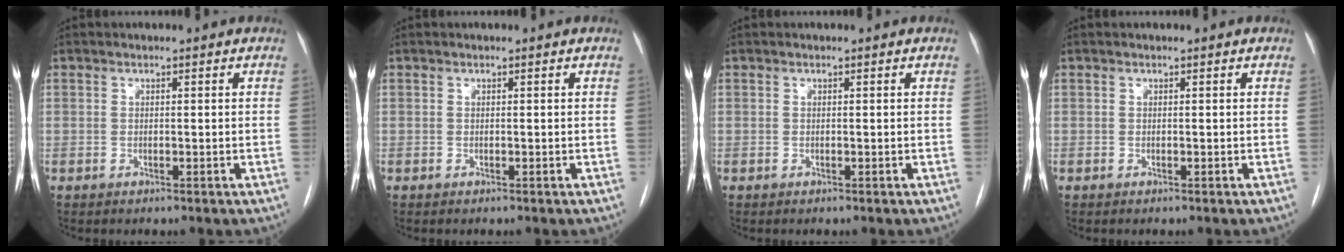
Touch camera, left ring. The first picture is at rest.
{"total": 0.0}
{"total": 0.0}
{"total": 0.0}